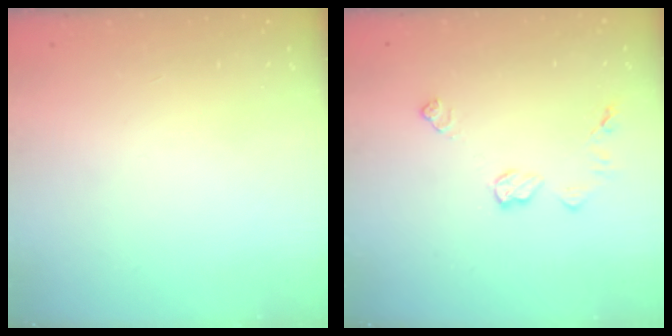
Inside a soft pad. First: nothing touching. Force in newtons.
{"total": 7.6, "press": 7.6, "slide": 0.3}